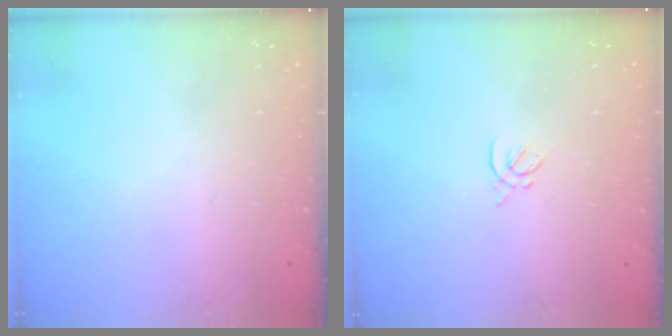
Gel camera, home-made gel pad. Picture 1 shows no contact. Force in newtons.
{"total": 2.1, "press": 2.0, "slide": 0.7}